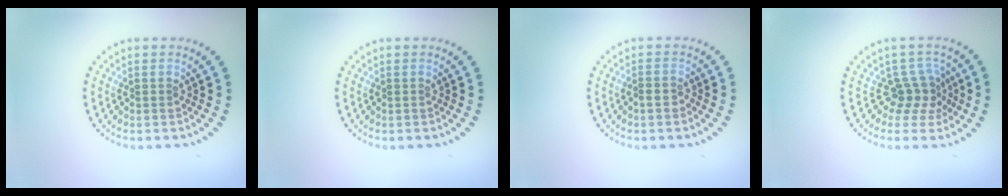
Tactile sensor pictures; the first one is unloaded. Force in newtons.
{"total": 0.0}
{"total": 0.6, "press": 0.5, "slide": 0.3}
{"total": 2.6, "press": 1.9, "slide": 1.7}